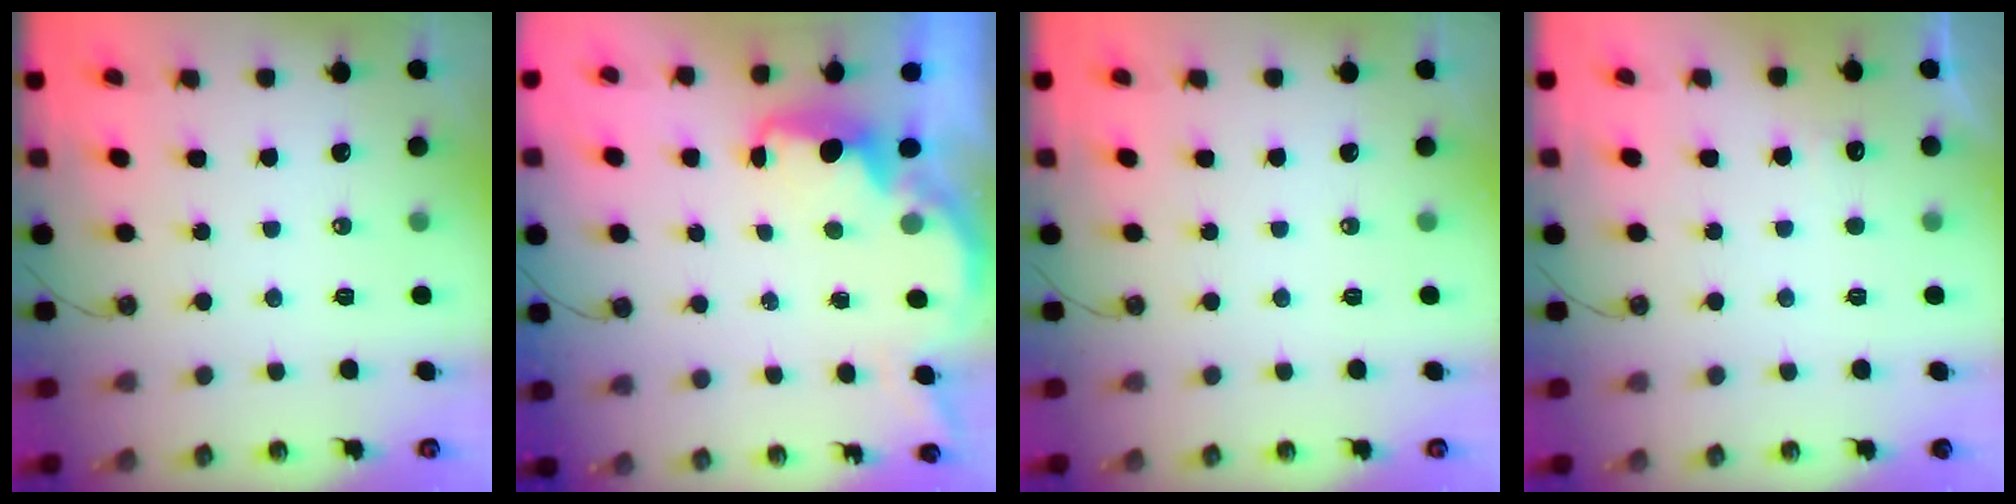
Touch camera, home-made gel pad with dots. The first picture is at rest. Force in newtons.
{"total": 2.3, "press": 2.2, "slide": 0.8}
{"total": 0.0}
{"total": 4.7, "press": 4.5, "slide": 1.1}